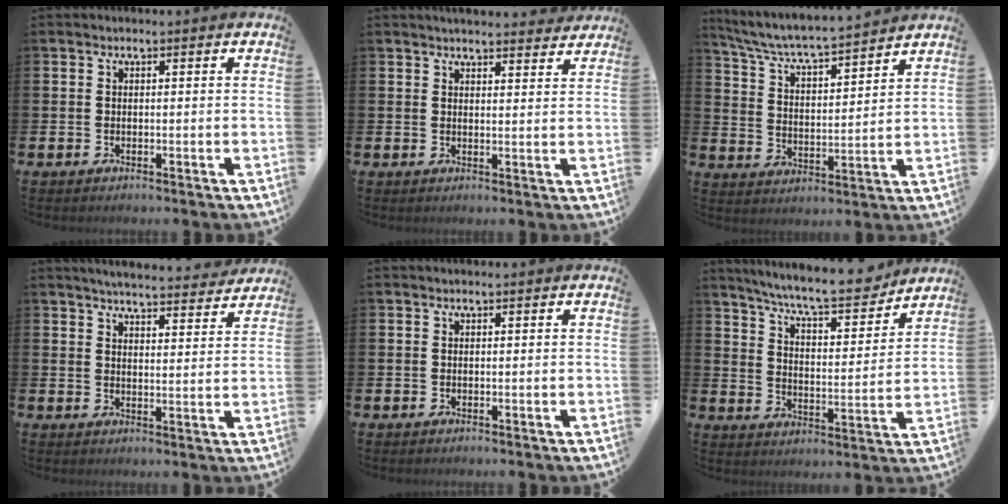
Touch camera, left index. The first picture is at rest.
{"total": 3.7, "force": [3.6, 0.3, 0.2], "torque": [0.000, -0.022, 0.064]}
{"total": 6.1, "force": [5.9, 0.0, 1.7], "torque": [-0.063, -0.050, 0.096]}
{"total": 5.2, "force": [5.1, 0.1, 0.6], "torque": [-0.016, -0.039, 0.088]}
{"total": 0.0}
{"total": 9.4, "force": [8.7, 1.0, 3.3], "torque": [-0.084, -0.058, 0.149]}